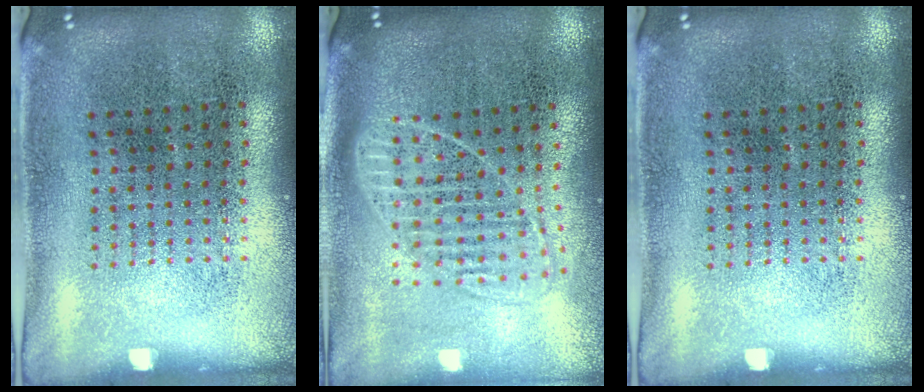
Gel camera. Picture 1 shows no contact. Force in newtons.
{"total": 1.7, "press": 1.4, "slide": 1.0}
{"total": 0.0}